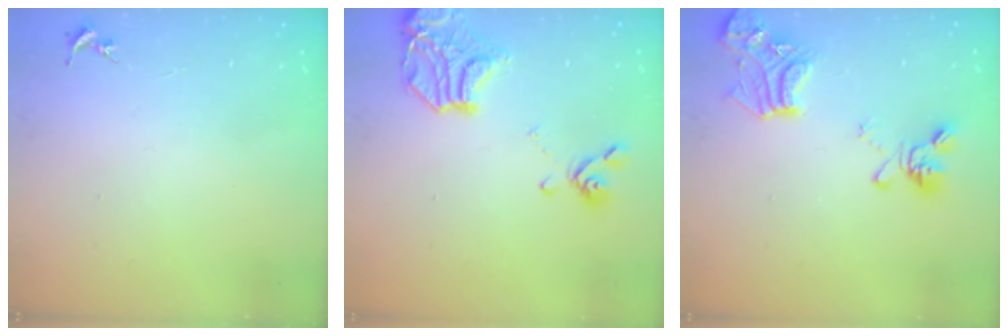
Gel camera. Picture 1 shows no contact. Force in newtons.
{"total": 15.3, "press": 15.2, "slide": 1.8}
{"total": 17.1, "press": 17.0, "slide": 1.6}